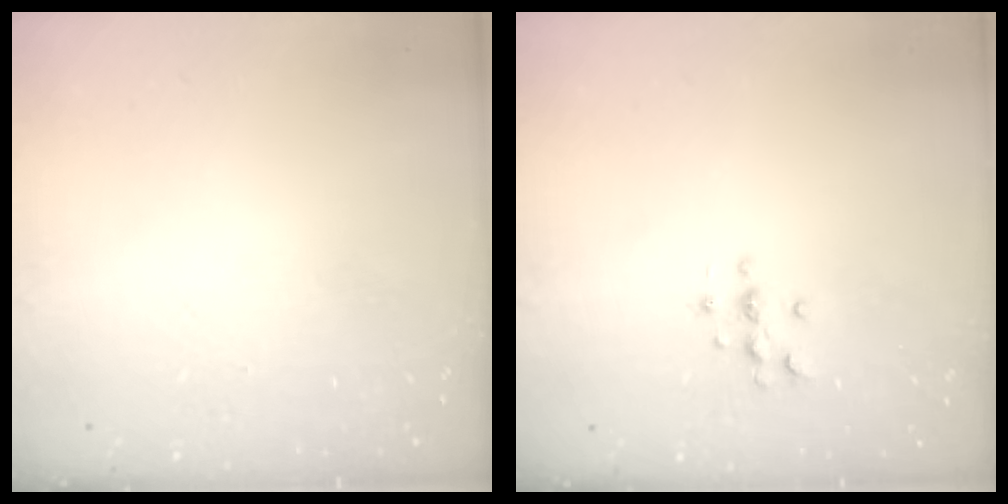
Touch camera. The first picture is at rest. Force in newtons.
{"total": 3.7, "press": 3.7, "slide": 0.4}